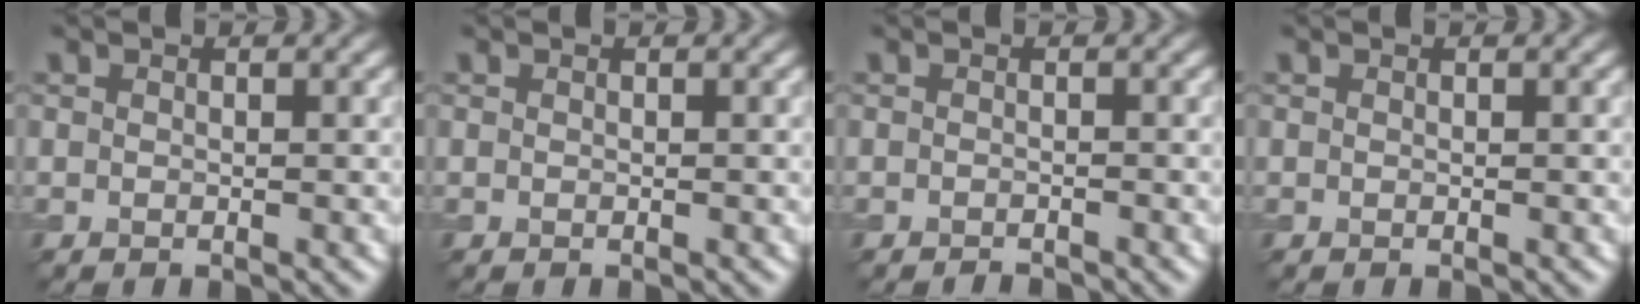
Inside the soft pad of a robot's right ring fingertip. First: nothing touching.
{"total": 0.0}
{"total": 0.8, "force": [-0.7, 0.1, 0.2], "torque": [-0.001, 0.000, -0.014]}
{"total": 0.0}